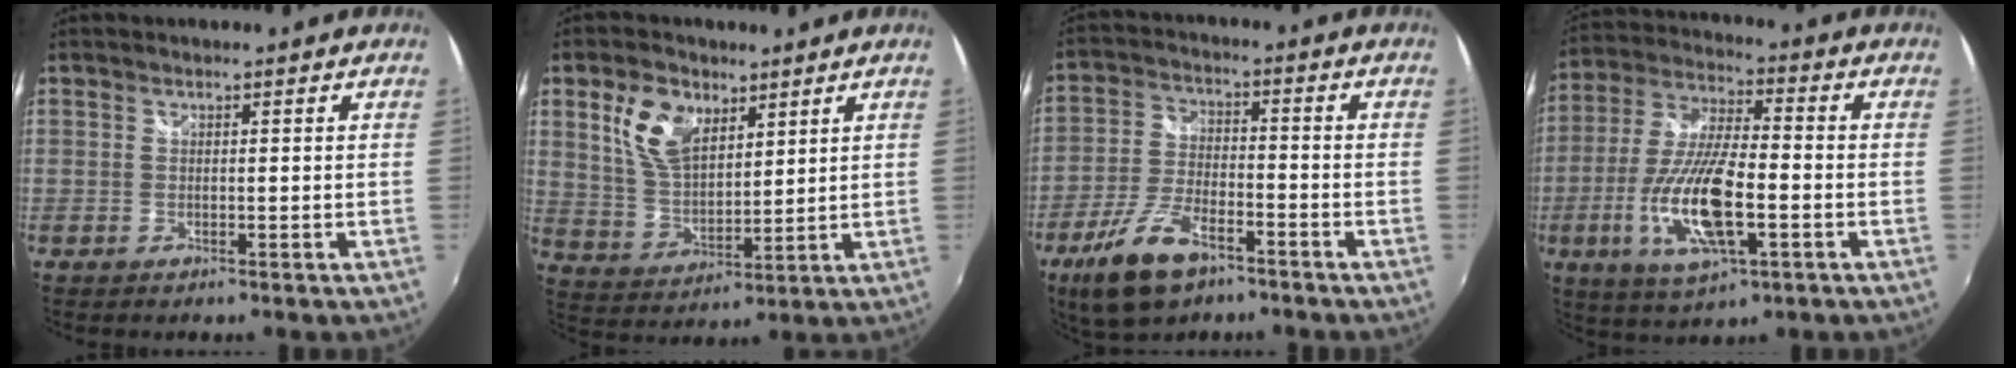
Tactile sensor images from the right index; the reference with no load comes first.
{"total": 10.6, "force": [5.1, 6.2, 6.9], "torque": [-0.139, 0.014, 0.107]}
{"total": 12.1, "force": [-7.6, 5.0, 7.9], "torque": [-0.177, -0.014, -0.141]}
{"total": 16.5, "force": [-4.9, 5.3, 14.8], "torque": [-0.310, -0.014, -0.091]}